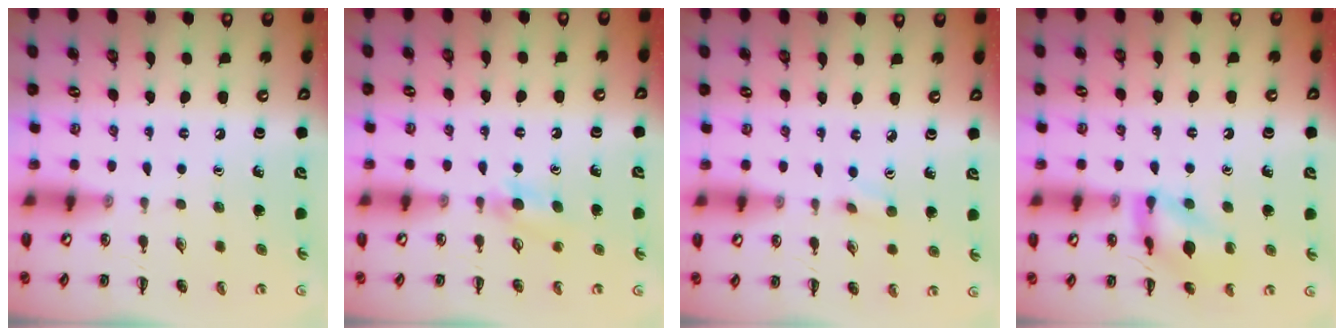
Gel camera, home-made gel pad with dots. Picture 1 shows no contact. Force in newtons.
{"total": 3.8, "press": 3.6, "slide": 1.3}
{"total": 2.3, "press": 2.2, "slide": 0.8}
{"total": 11.4, "press": 11.3, "slide": 1.2}